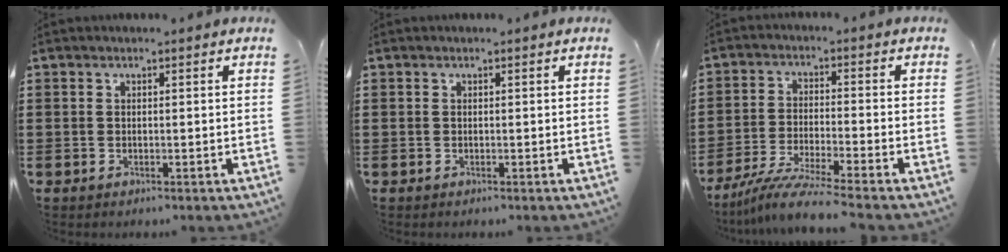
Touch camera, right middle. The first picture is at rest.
{"total": 0.0}
{"total": 6.4, "force": [-5.6, -0.6, 3.1], "torque": [-0.074, -0.024, -0.112]}